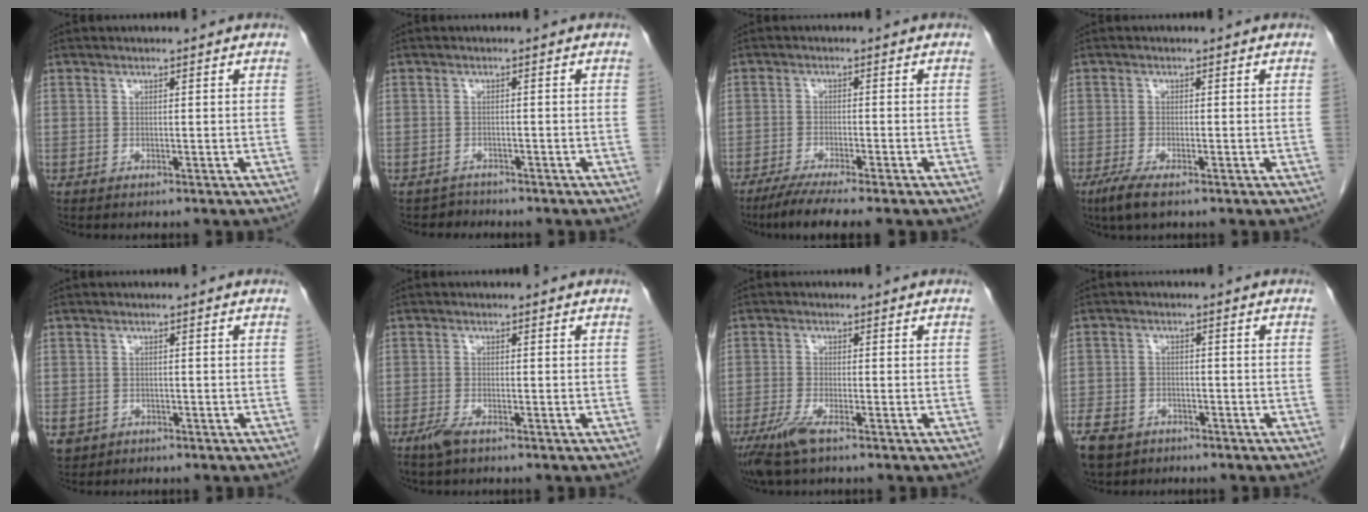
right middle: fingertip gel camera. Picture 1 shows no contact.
{"total": 1.6, "force": [-1.3, 0.5, -0.8], "torque": [0.015, -0.001, -0.024]}
{"total": 6.5, "force": [-5.0, -0.3, 4.1], "torque": [-0.061, -0.015, -0.082]}
{"total": 3.7, "force": [-2.3, 0.7, 2.7], "torque": [-0.057, -0.010, -0.044]}
{"total": 4.0, "force": [-1.8, 3.3, 1.0], "torque": [-0.024, 0.000, -0.025]}
{"total": 2.2, "force": [-1.5, 0.5, 1.6], "torque": [-0.039, -0.005, -0.030]}
{"total": 4.5, "force": [-2.9, 0.5, 3.4], "torque": [-0.078, -0.015, -0.057]}
{"total": 8.4, "force": [-5.6, 5.5, 3.1], "torque": [-0.079, -0.002, -0.093]}